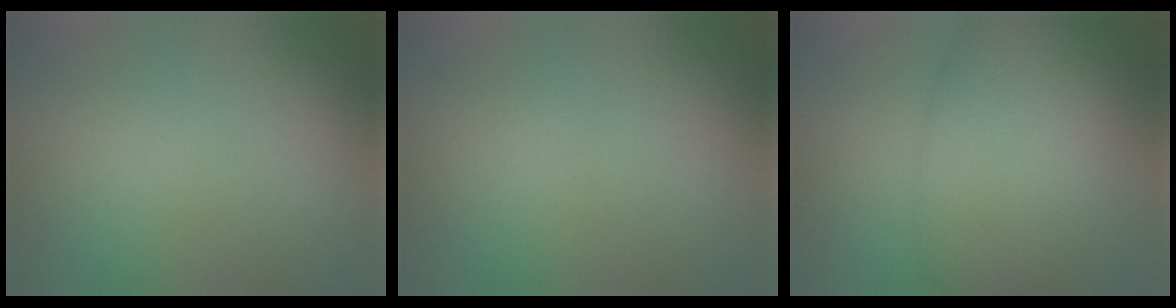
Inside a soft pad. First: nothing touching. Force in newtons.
{"total": 0.0}
{"total": 7.5, "press": 7.5, "slide": 0.2}